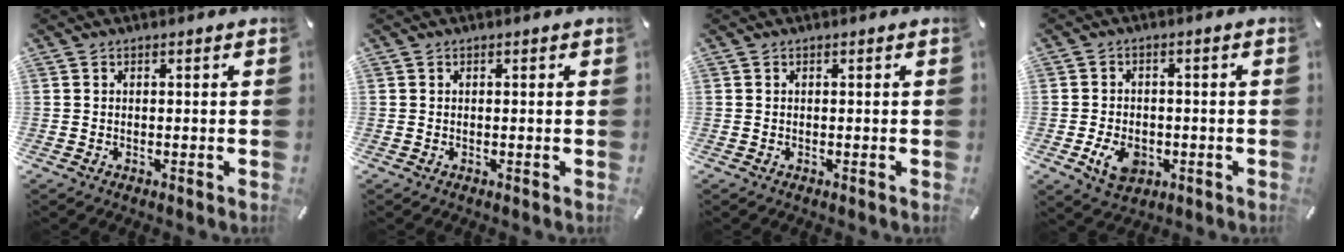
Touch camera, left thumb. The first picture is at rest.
{"total": 0.0}
{"total": 0.0}
{"total": 6.7, "force": [-2.1, 5.1, 3.9], "torque": [-0.081, 0.005, -0.038]}